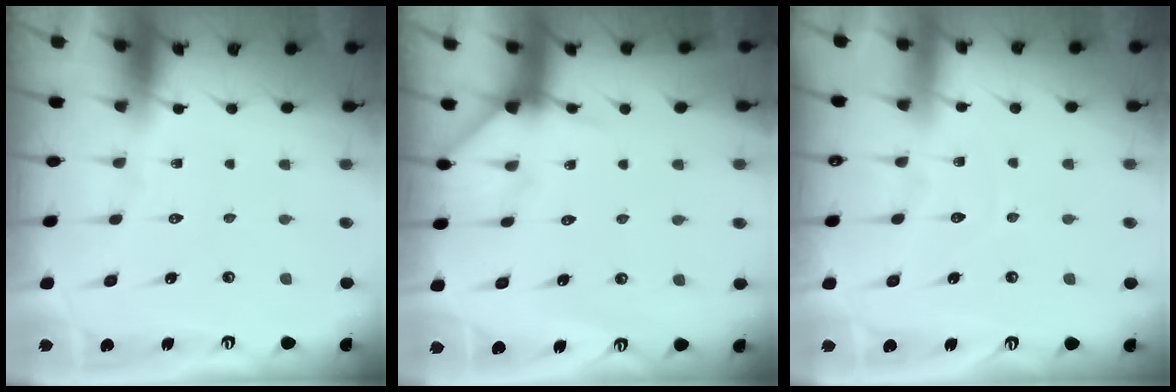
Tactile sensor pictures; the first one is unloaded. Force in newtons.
{"total": 5.1, "press": 5.0, "slide": 0.6}
{"total": 3.7, "press": 3.7, "slide": 0.2}